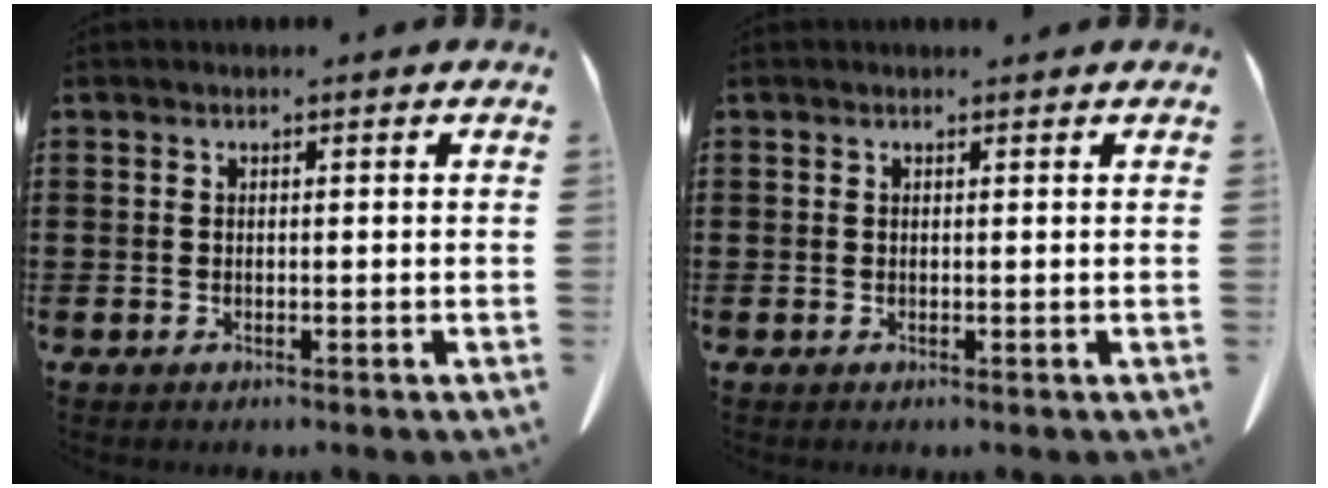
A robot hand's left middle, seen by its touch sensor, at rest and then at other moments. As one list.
[{"total": 0.0}]